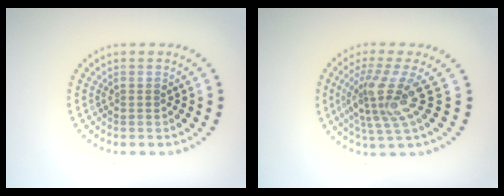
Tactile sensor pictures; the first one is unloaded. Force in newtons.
{"total": 4.2, "press": 3.1, "slide": 2.8}